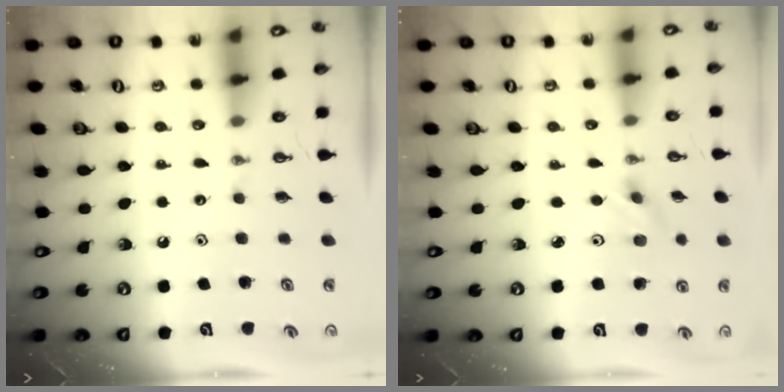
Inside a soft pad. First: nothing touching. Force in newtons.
{"total": 2.5, "press": 2.5, "slide": 0.5}